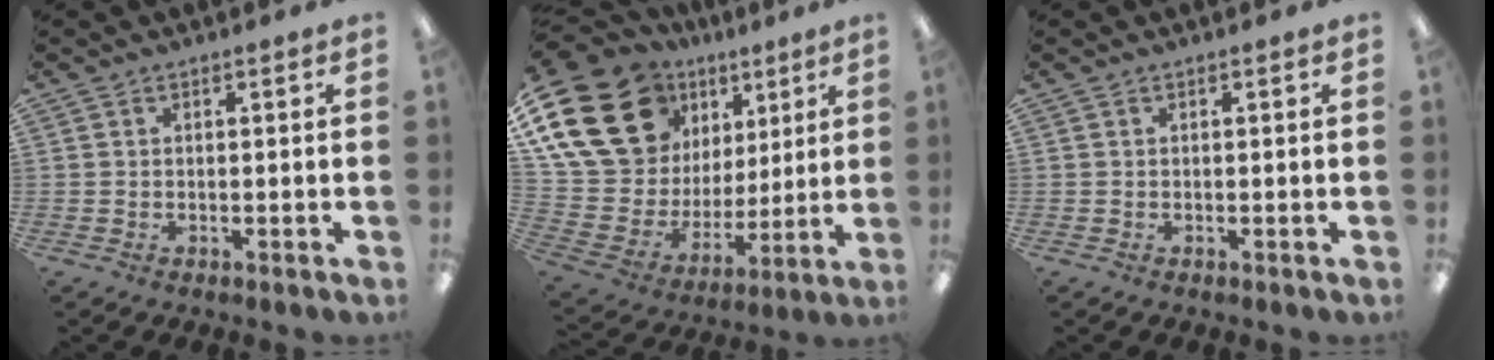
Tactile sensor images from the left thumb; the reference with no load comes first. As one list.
[{"total": 24.1, "force": [12.9, 16.4, 12.0], "torque": [-0.252, -0.075, 0.259]}, {"total": 0.0}]